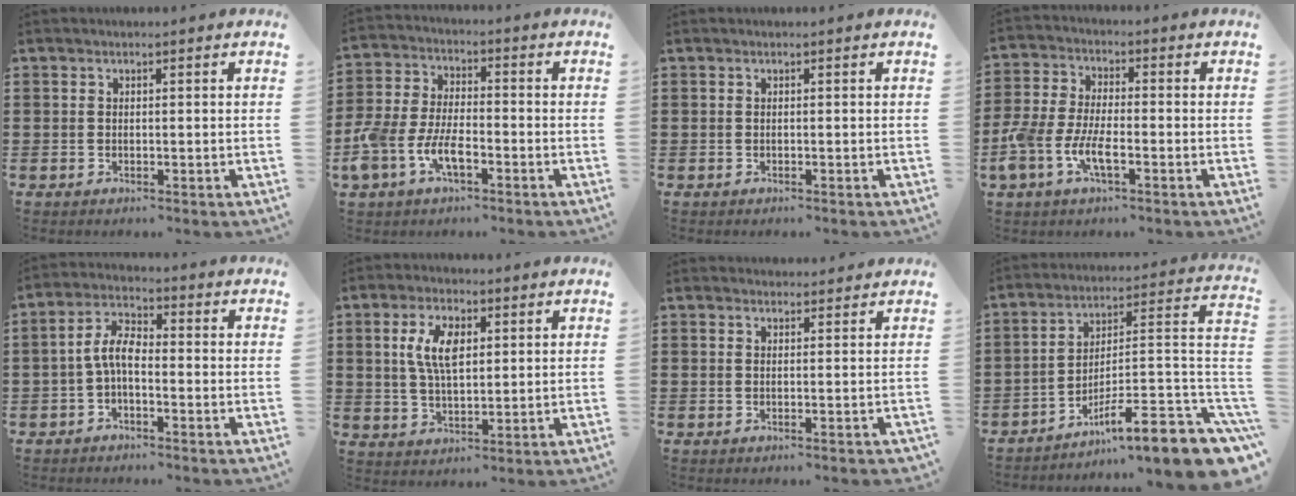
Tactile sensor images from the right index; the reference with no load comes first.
{"total": 7.3, "force": [-3.5, 3.6, 5.4], "torque": [-0.139, -0.003, -0.071]}
{"total": 0.0}
{"total": 6.5, "force": [-3.1, 2.5, 5.2], "torque": [-0.138, -0.011, -0.064]}
{"total": 4.8, "force": [-1.2, 1.9, 4.2], "torque": [-0.098, 0.005, -0.030]}
{"total": 6.5, "force": [1.9, 3.2, 5.4], "torque": [-0.116, 0.013, 0.032]}
{"total": 0.8, "force": [0.8, 0.0, -0.1], "torque": [-0.002, 0.000, 0.016]}
{"total": 11.7, "force": [-8.0, 2.0, 8.3], "torque": [-0.113, 0.010, -0.148]}